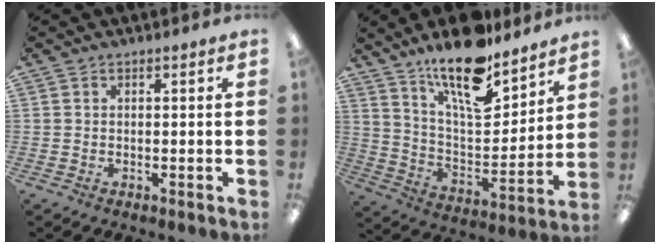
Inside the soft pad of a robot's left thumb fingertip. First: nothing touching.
{"total": 18.3, "force": [14.1, 6.0, 10.1], "torque": [-0.176, -0.090, 0.241]}